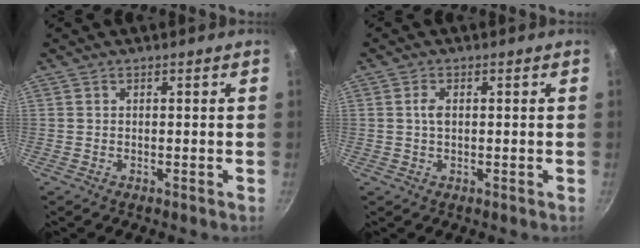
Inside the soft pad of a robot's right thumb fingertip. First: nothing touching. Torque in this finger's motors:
{"motor_torque": [0.17, 0.13, 0.50, 0.02, 0.04]}